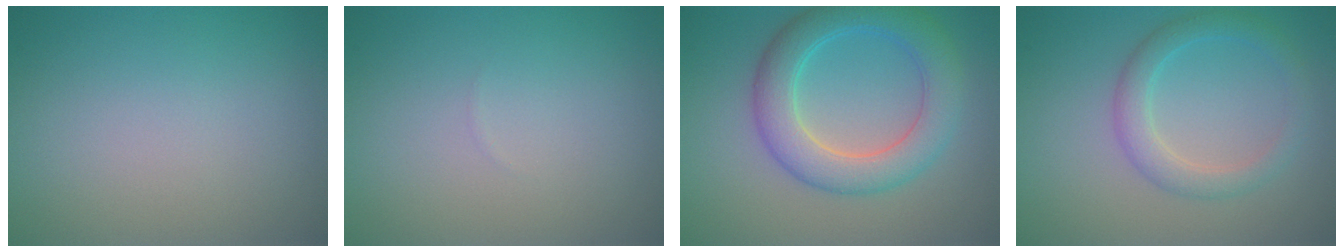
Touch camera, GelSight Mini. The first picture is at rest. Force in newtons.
{"total": 0.0}
{"total": 5.8, "press": 5.8, "slide": 0.1}
{"total": 2.8, "press": 2.8, "slide": 0.2}